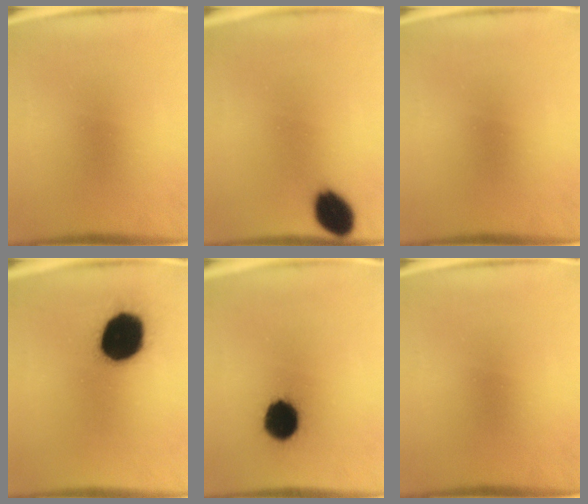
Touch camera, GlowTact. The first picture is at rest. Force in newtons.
{"total": 8.3}
{"total": 0.0}
{"total": 19.7}
{"total": 11.4}
{"total": 0.0}